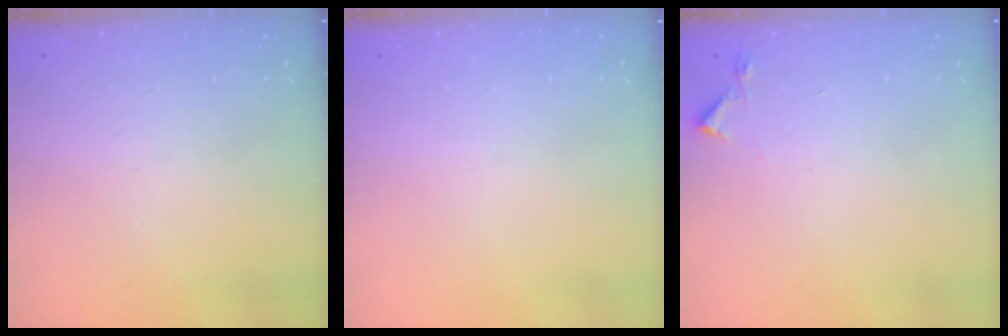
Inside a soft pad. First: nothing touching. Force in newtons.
{"total": 0.0}
{"total": 2.7, "press": 2.6, "slide": 0.4}